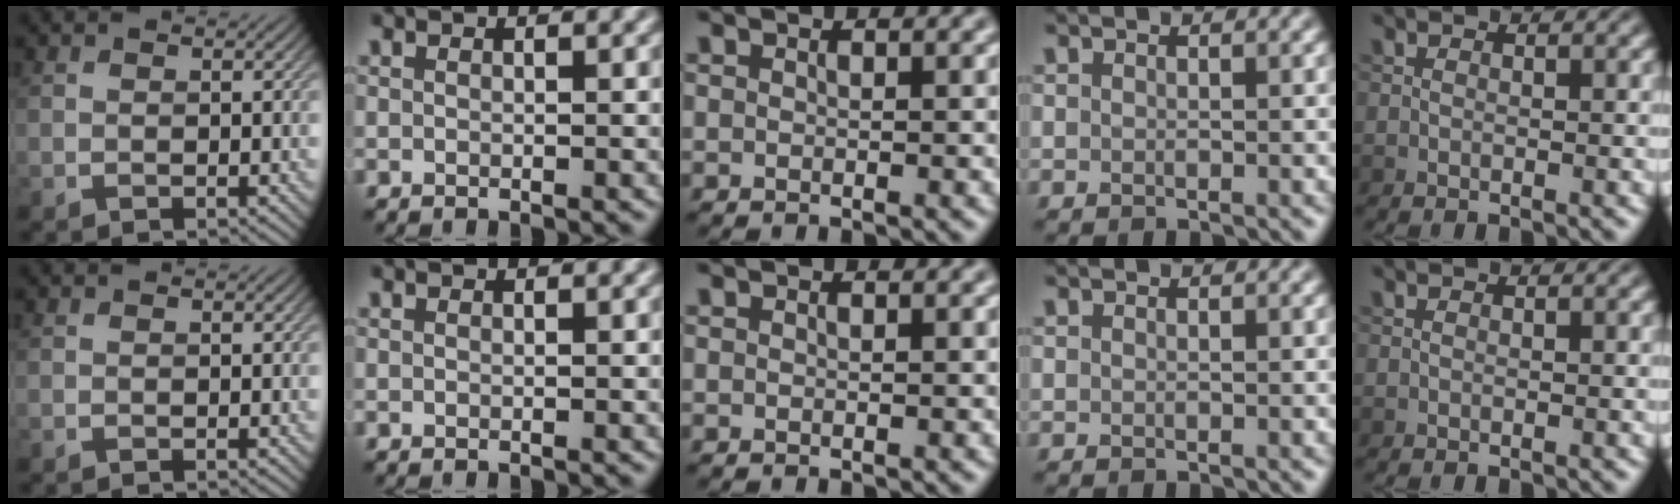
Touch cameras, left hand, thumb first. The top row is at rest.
{}